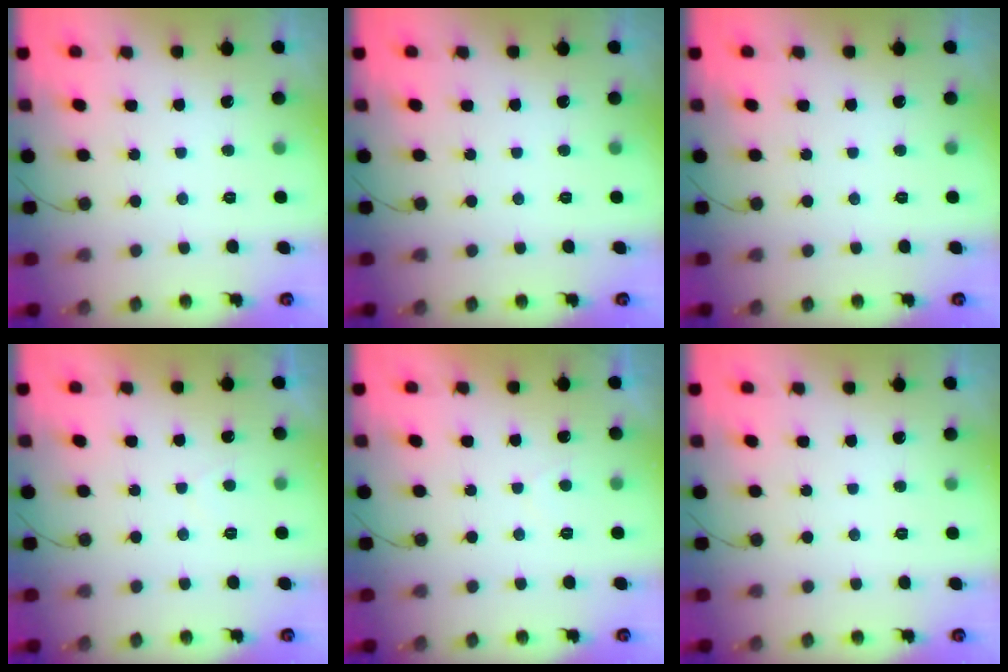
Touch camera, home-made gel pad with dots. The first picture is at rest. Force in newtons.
{"total": 0.0}
{"total": 0.0}
{"total": 0.7, "press": 0.3, "slide": 0.6}
{"total": 0.7, "press": 0.3, "slide": 0.6}
{"total": 0.0}